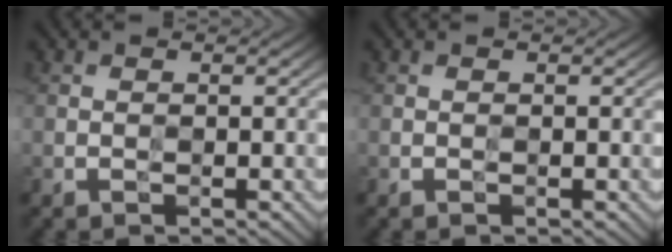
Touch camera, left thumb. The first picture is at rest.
{"total": 0.0}